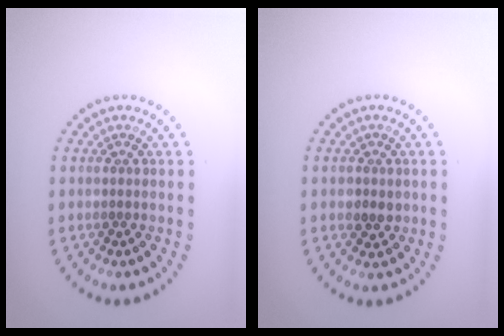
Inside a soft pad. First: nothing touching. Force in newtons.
{"total": 1.7, "press": 1.6, "slide": 0.7}